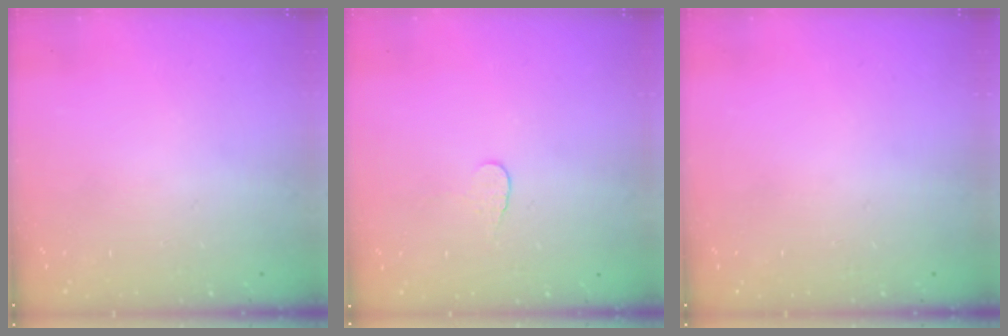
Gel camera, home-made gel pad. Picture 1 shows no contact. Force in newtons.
{"total": 3.9, "press": 3.9, "slide": 0.4}
{"total": 0.0}